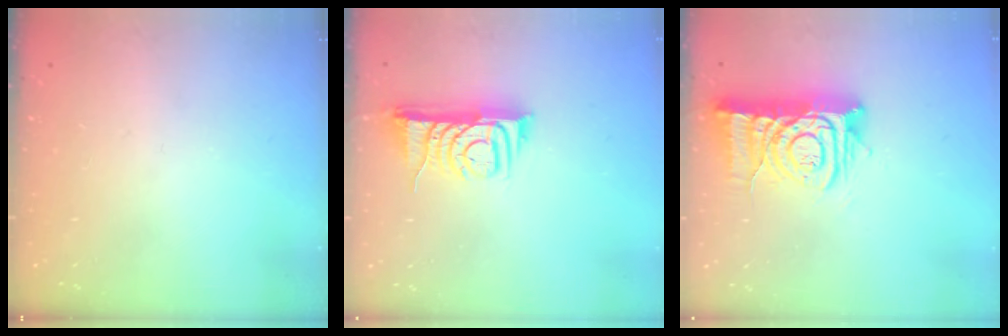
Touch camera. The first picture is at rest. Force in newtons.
{"total": 8.0, "press": 8.0, "slide": 0.4}
{"total": 12.8, "press": 12.8, "slide": 1.4}